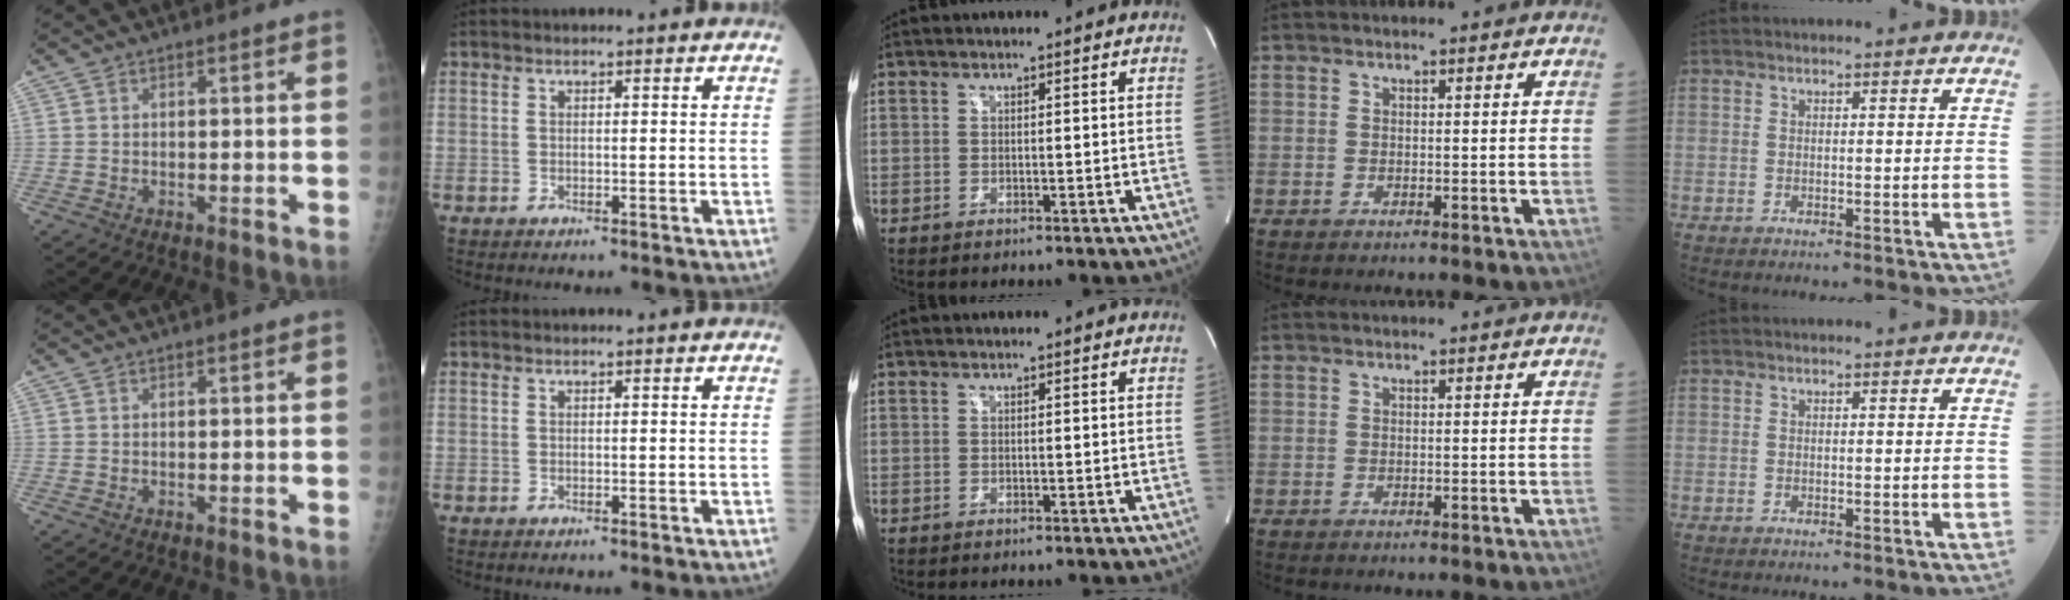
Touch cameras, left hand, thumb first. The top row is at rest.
{}